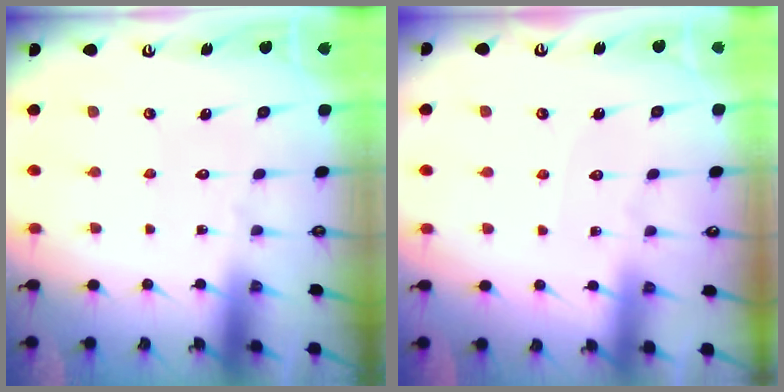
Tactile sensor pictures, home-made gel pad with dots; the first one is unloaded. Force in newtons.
{"total": 2.7, "press": 2.6, "slide": 0.4}